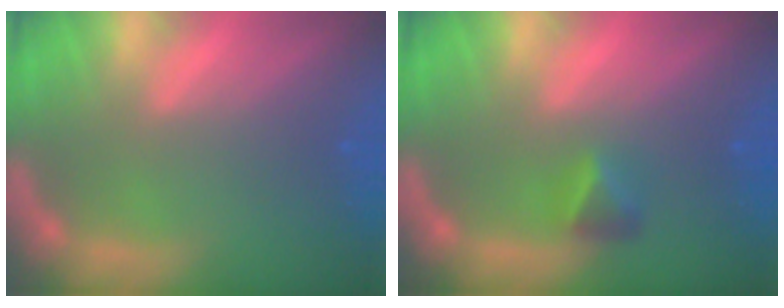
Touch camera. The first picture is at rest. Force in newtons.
{"total": 1.9}